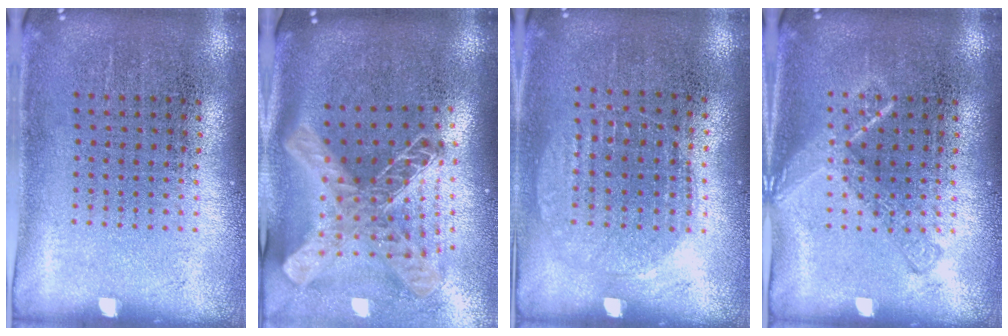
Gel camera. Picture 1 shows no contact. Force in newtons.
{"total": 2.7, "press": 1.9, "slide": 1.9}
{"total": 1.0, "press": 0.9, "slide": 0.3}
{"total": 2.3, "press": 2.3, "slide": 0.4}